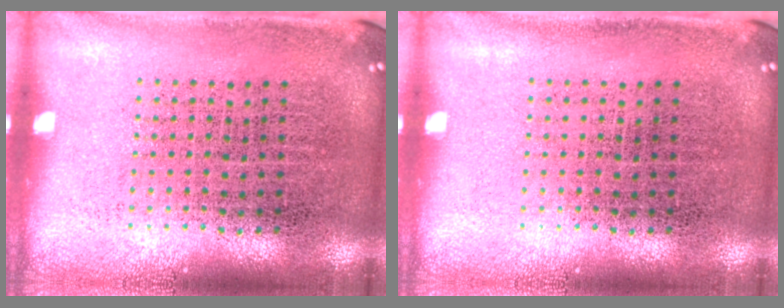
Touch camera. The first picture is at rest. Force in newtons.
{"total": 0.0}